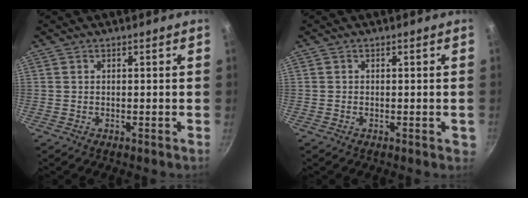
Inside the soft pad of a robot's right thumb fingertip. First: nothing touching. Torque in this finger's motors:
{"motor_torque": [0.41, 0.32, 0.35, 0.36, 0.01]}